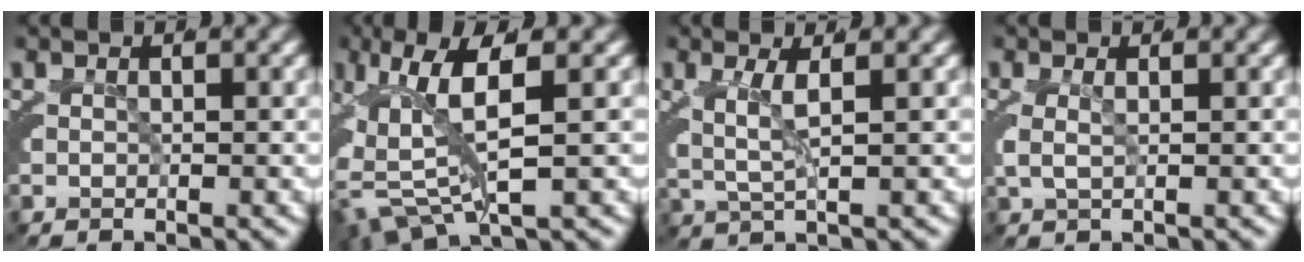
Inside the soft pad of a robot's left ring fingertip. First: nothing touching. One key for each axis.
{"total": 7.8, "fx": -1.5, "fy": 4.5, "fz": 6.2, "tx": -0.136, "ty": -0.020, "tz": -0.013}
{"total": 2.5, "fx": 0.2, "fy": 1.0, "fz": 2.3, "tx": -0.052, "ty": -0.004, "tz": 0.003}
{"total": 1.8, "fx": -0.1, "fy": 1.2, "fz": 1.3, "tx": -0.038, "ty": -0.005, "tz": -0.001}